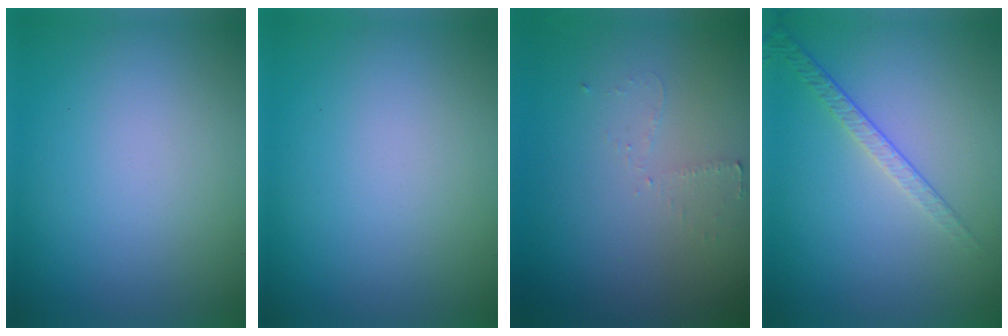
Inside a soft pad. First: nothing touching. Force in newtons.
{"total": 0.0}
{"total": 1.2, "press": 1.1, "slide": 0.3}
{"total": 1.9, "press": 1.4, "slide": 1.3}